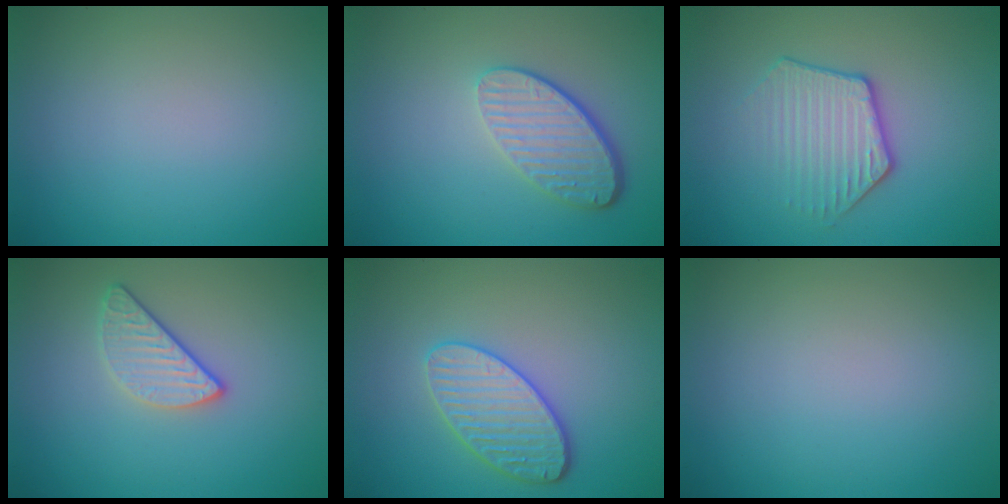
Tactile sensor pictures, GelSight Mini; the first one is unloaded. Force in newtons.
{"total": 4.6, "press": 3.4, "slide": 3.1}
{"total": 3.6, "press": 3.1, "slide": 1.8}
{"total": 2.5, "press": 2.3, "slide": 1.0}
{"total": 3.8, "press": 3.5, "slide": 1.4}
{"total": 0.0}